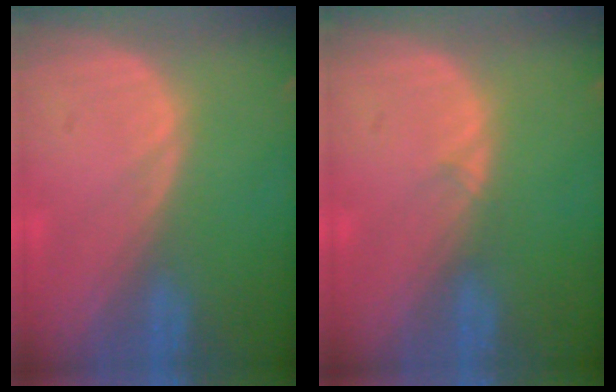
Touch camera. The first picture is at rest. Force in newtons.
{"total": 0.6, "press": 0.6, "slide": 0.1}